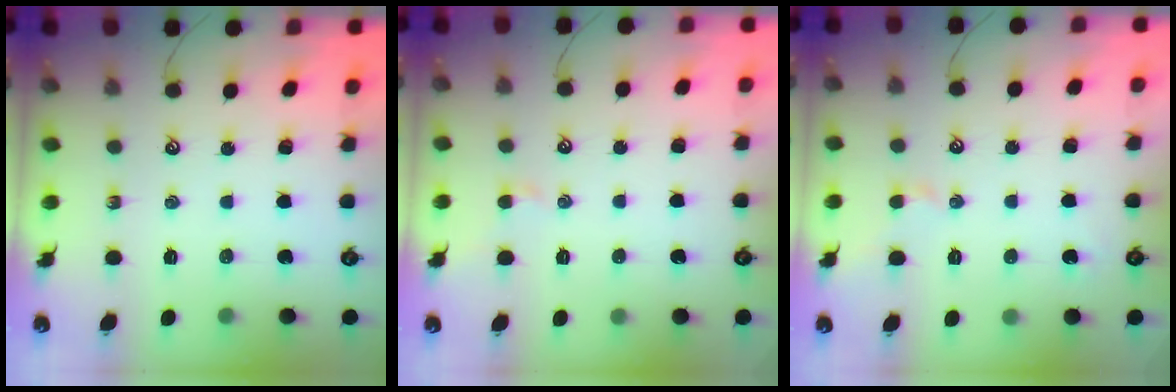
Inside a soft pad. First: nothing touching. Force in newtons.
{"total": 0.0}
{"total": 1.0, "press": 0.9, "slide": 0.5}